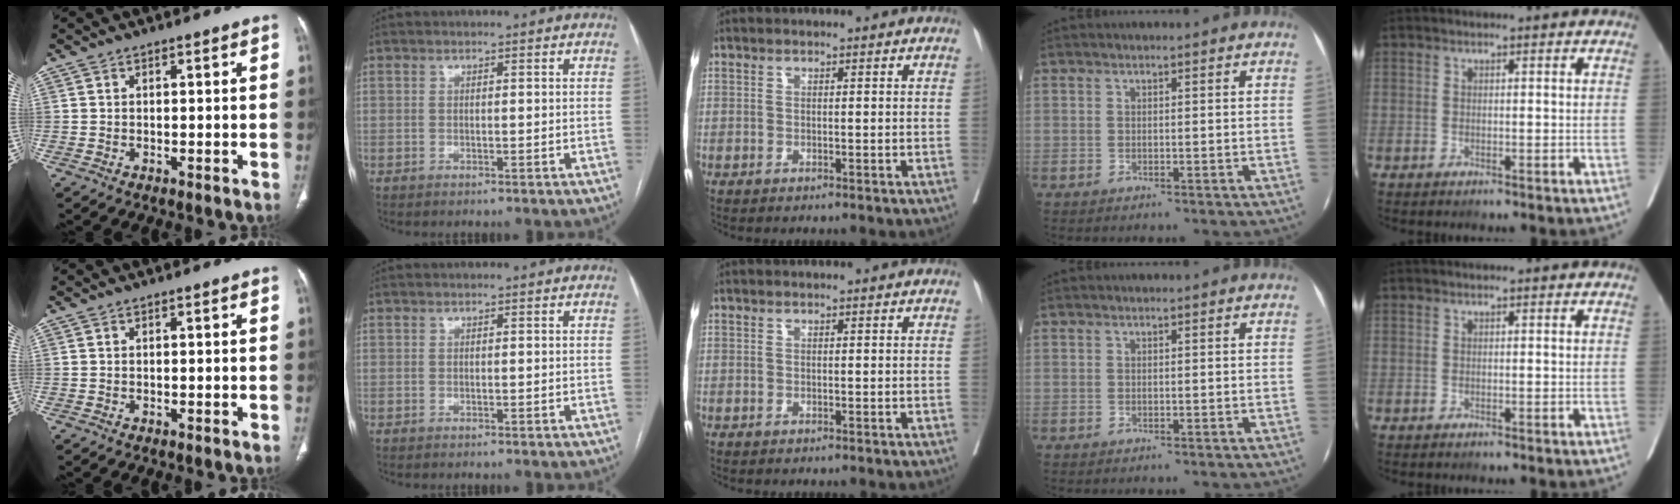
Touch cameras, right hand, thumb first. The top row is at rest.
{}